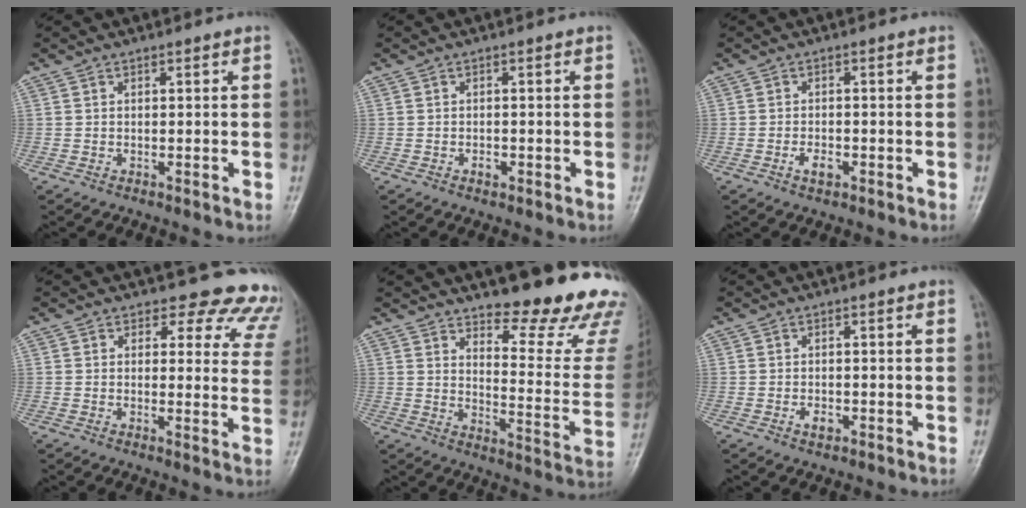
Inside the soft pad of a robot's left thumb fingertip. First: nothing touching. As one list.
[{"total": 1.2, "force": [-0.5, 0.8, 0.7], "torque": [-0.007, 0.002, -0.009]}, {"total": 2.5, "force": [-1.1, 1.4, 1.7], "torque": [-0.028, 0.003, -0.020]}, {"total": 12.8, "force": [11.2, 5.8, 2.0], "torque": [0.037, -0.073, 0.088]}, {"total": 20.6, "force": [15.6, 5.5, 12.1], "torque": [-0.114, -0.129, 0.198]}, {"total": 1.9, "force": [-0.8, 1.2, 1.2], "torque": [-0.017, 0.002, -0.013]}]